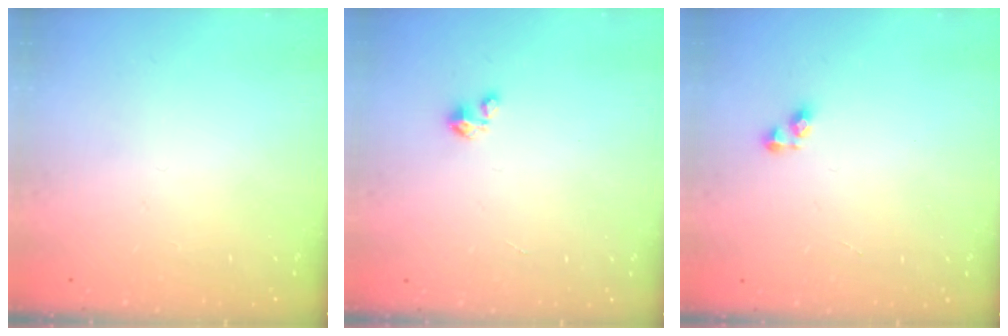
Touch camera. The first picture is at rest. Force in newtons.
{"total": 1.8, "press": 1.8, "slide": 0.1}
{"total": 3.2, "press": 3.2, "slide": 0.6}